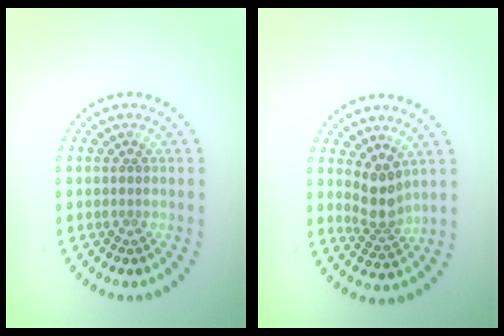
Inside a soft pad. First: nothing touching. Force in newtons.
{"total": 2.7, "press": 2.1, "slide": 1.7}